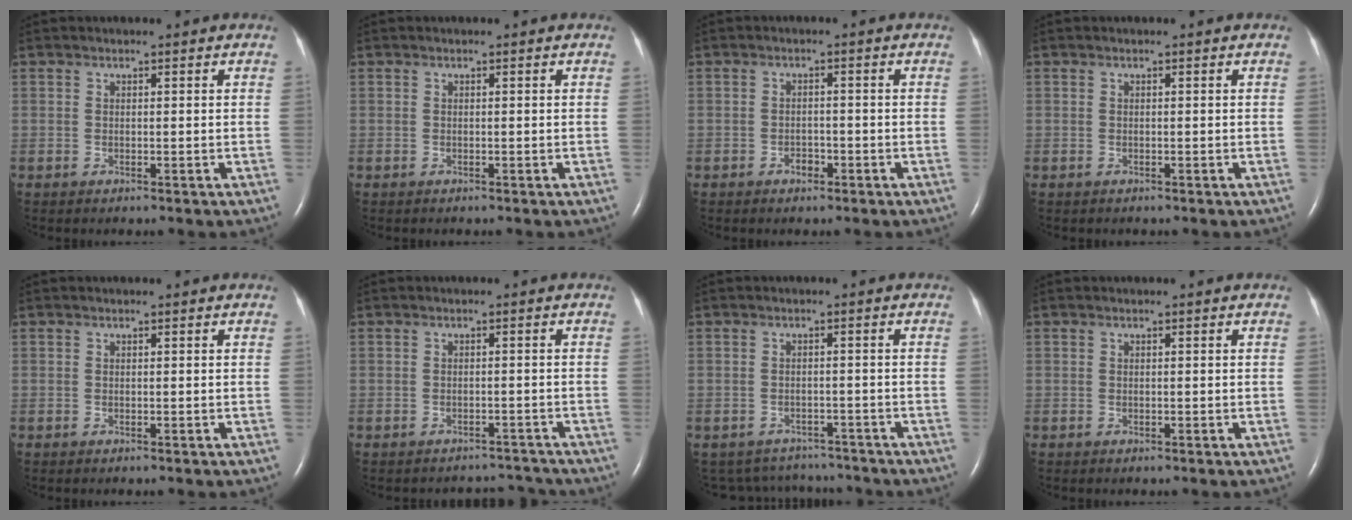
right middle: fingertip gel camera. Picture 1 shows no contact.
{"total": 0.0}
{"total": 1.7, "force": [-1.0, 1.0, 0.8], "torque": [-0.011, 0.005, -0.016]}
{"total": 0.0}
{"total": 0.0}
{"total": 3.9, "force": [-3.6, 0.7, -1.0], "torque": [0.015, 0.009, -0.047]}
{"total": 8.0, "force": [-7.5, 2.7, 0.3], "torque": [-0.011, 0.018, -0.094]}
{"total": 0.0}